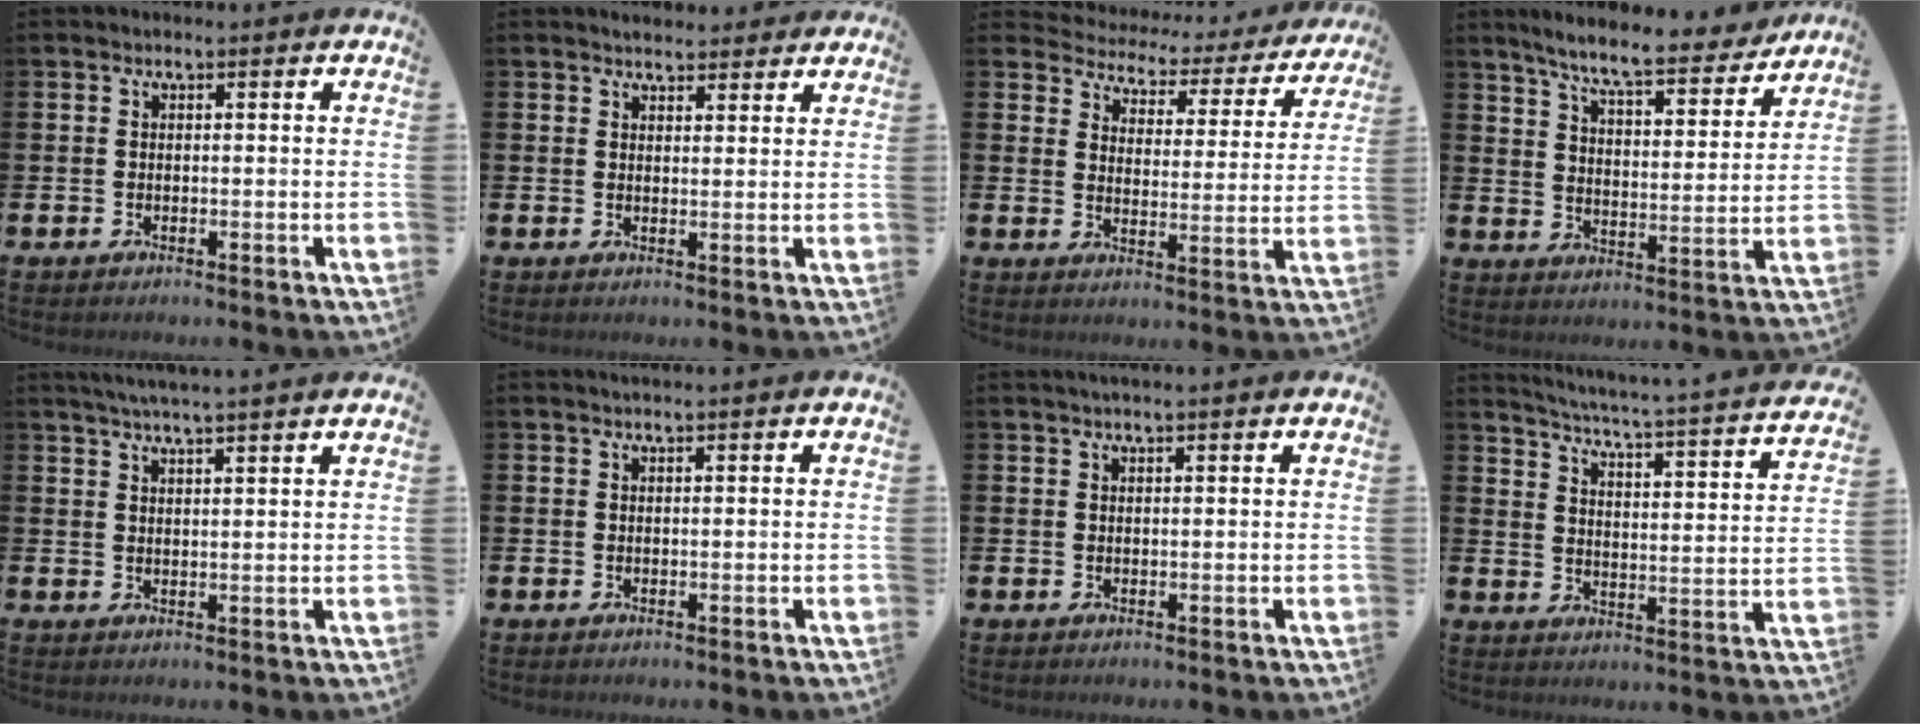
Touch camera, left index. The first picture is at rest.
{"total": 2.8, "force": [2.7, 0.7, -0.1], "torque": [-0.003, -0.009, 0.051]}
{"total": 3.3, "force": [2.8, 1.7, 0.3], "torque": [-0.033, -0.027, 0.039]}
{"total": 8.5, "force": [7.6, 1.0, 3.5], "torque": [-0.092, -0.046, 0.130]}
{"total": 4.4, "force": [4.2, -0.7, 1.0], "torque": [-0.036, -0.013, 0.077]}
{"total": 1.0, "force": [1.0, -0.1, 0.3], "torque": [-0.003, 0.000, 0.018]}
{"total": 1.9, "force": [1.8, -0.2, 0.6], "torque": [-0.010, -0.004, 0.033]}
{"total": 3.4, "force": [3.0, -0.2, 1.7], "torque": [-0.055, -0.039, 0.038]}